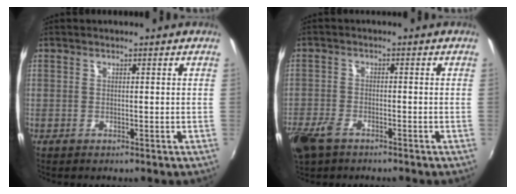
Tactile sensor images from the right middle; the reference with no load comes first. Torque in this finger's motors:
{"motor_torque": [1.07, -1.07, 0.33, 0.17]}